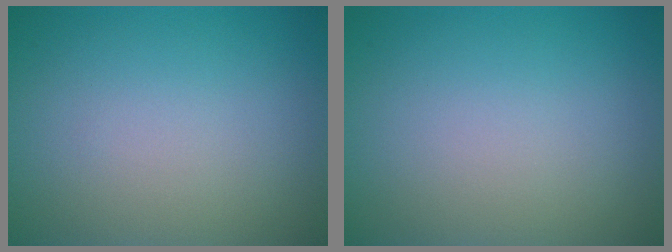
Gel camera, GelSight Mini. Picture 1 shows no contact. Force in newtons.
{"total": 0.0}